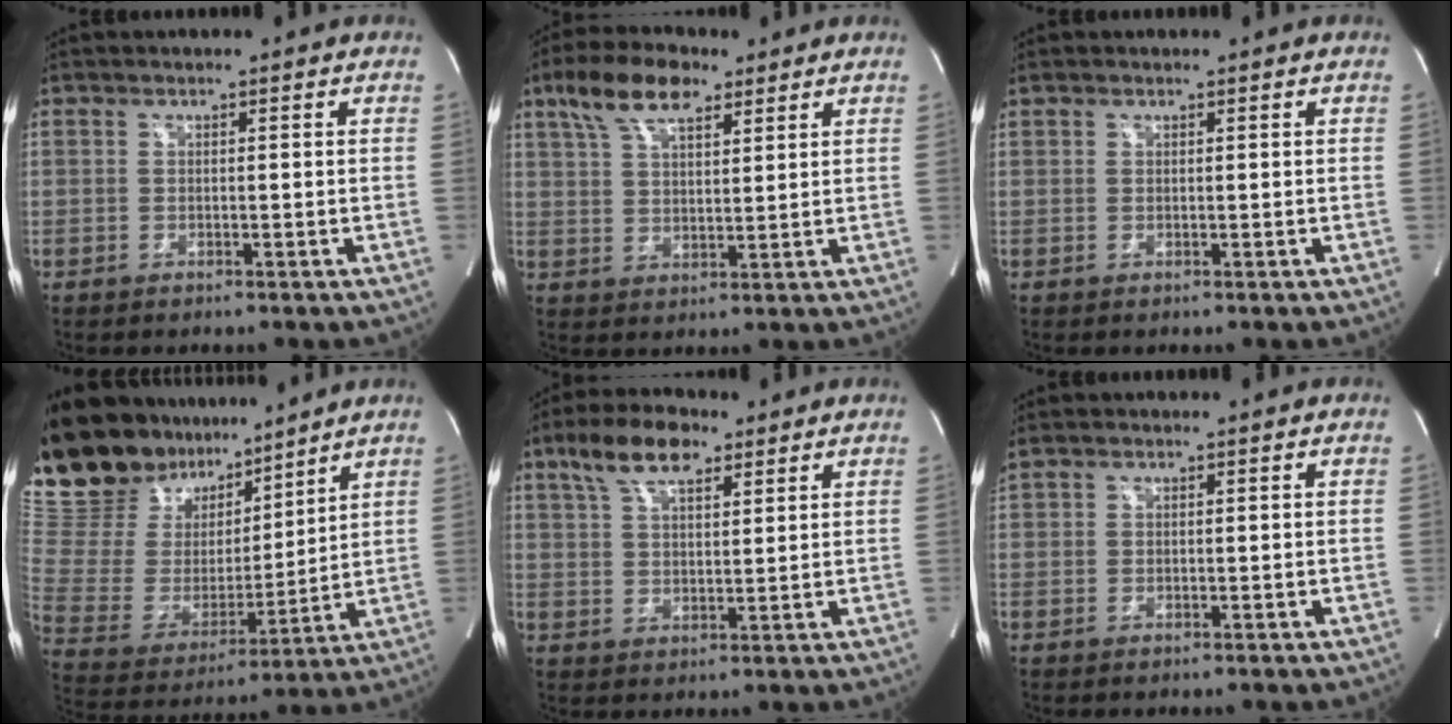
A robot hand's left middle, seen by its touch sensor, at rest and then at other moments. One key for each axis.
{"total": 9.7, "fx": 6.2, "fy": 3.7, "fz": 6.4, "tx": -0.130, "ty": 0.022, "tz": 0.115}
{"total": 0.7, "fx": 0.6, "fy": 0.1, "fz": -0.3, "tx": -0.004, "ty": 0.013, "tz": 0.016}
{"total": 21.4, "fx": 17.6, "fy": 8.6, "fz": 8.6, "tx": -0.181, "ty": 0.025, "tz": 0.323}
{"total": 9.0, "fx": 5.8, "fy": 3.4, "fz": 6.0, "tx": -0.120, "ty": 0.020, "tz": 0.108}
{"total": 1.2, "fx": 1.2, "fy": 0.3, "fz": 0.0, "tx": -0.015, "ty": 0.018, "tz": 0.033}